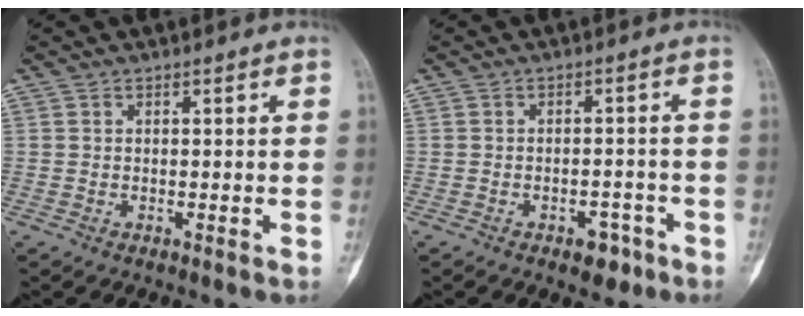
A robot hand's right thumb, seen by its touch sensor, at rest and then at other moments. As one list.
[{"total": 4.4, "force": [-2.6, 2.5, 2.5], "torque": [-0.016, 0.020, -0.030]}]